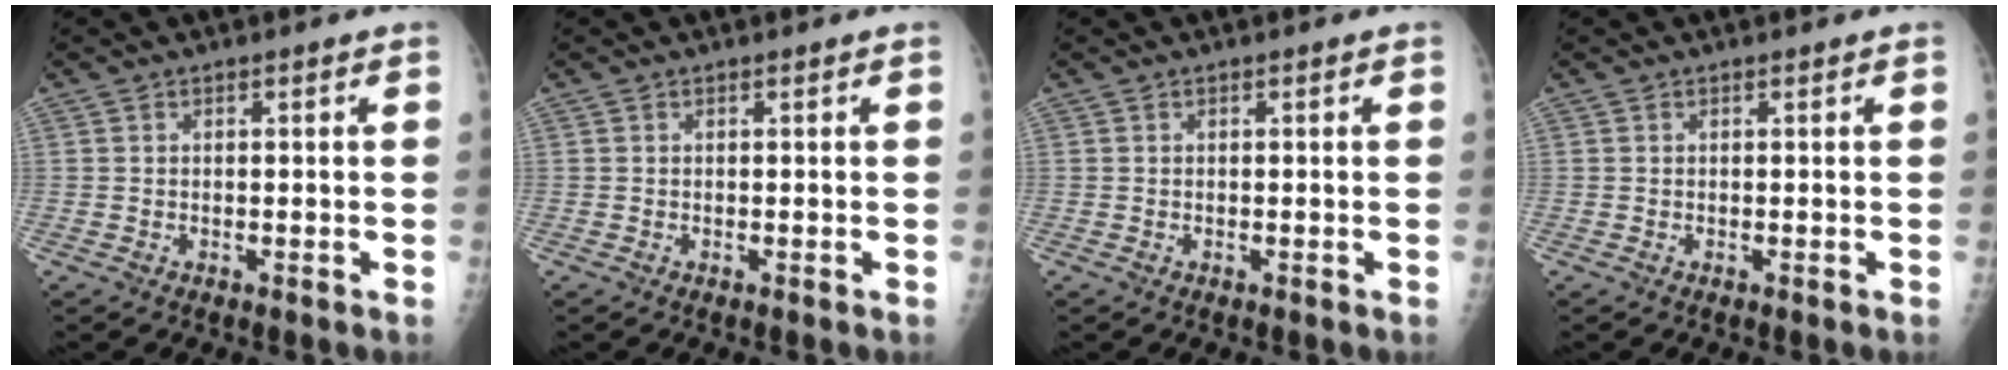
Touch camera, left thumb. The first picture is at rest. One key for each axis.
{"total": 0.0}
{"total": 0.0}
{"total": 0.0}